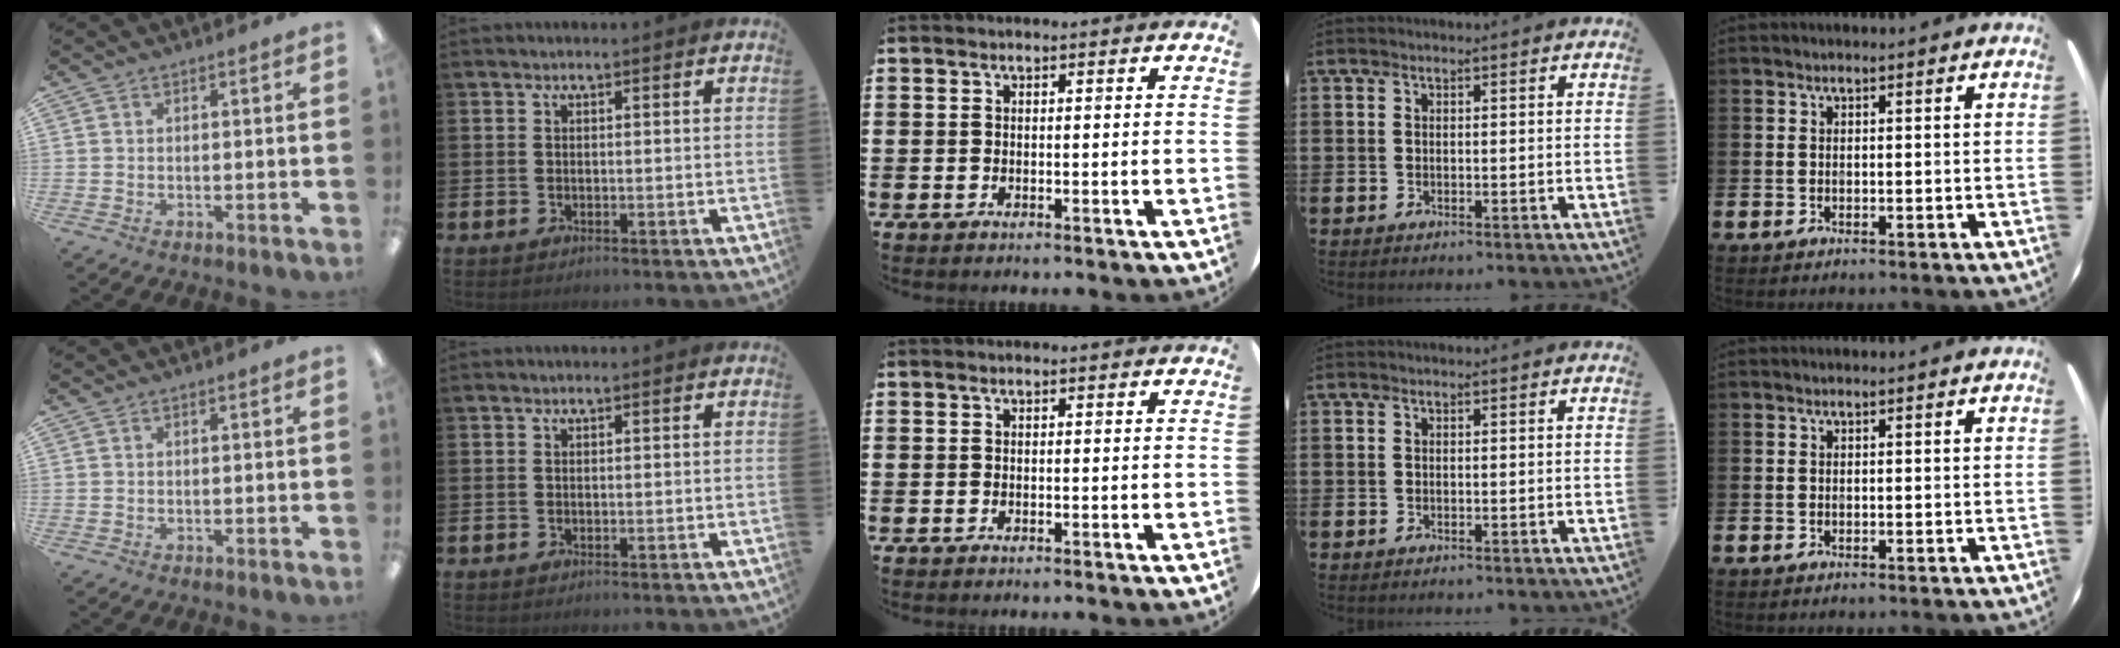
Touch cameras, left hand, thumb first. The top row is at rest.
{}